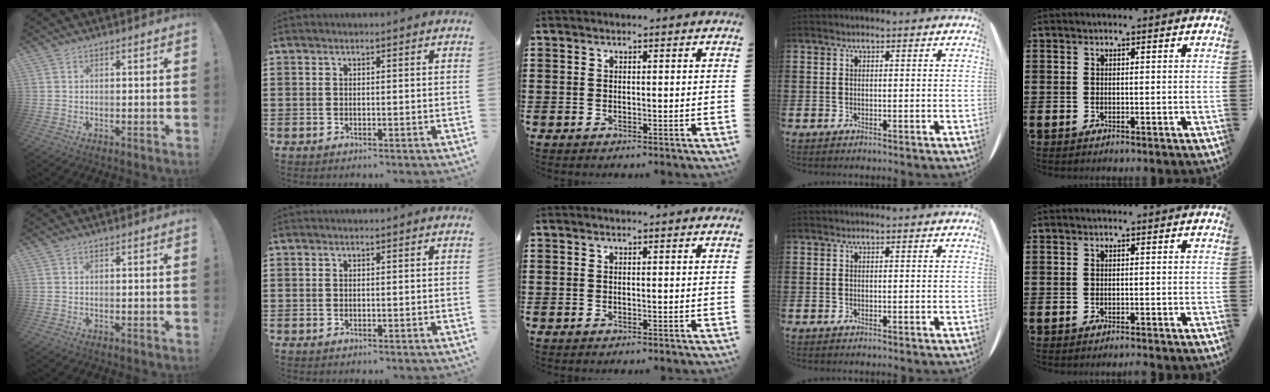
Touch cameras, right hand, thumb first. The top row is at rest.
{"little": {"total": 0.5, "force": [-0.5, -0.2, 0.0], "torque": [0.001, -0.001, -0.010]}}